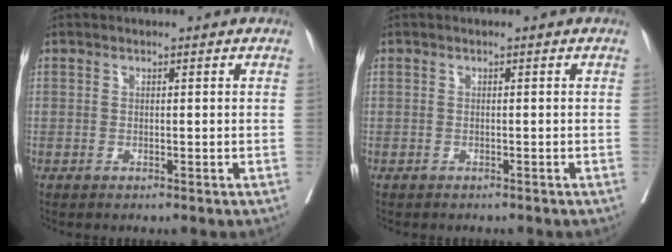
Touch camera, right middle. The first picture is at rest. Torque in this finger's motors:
{"motor_torque": [0.44, -0.89, 0.01, -0.02]}